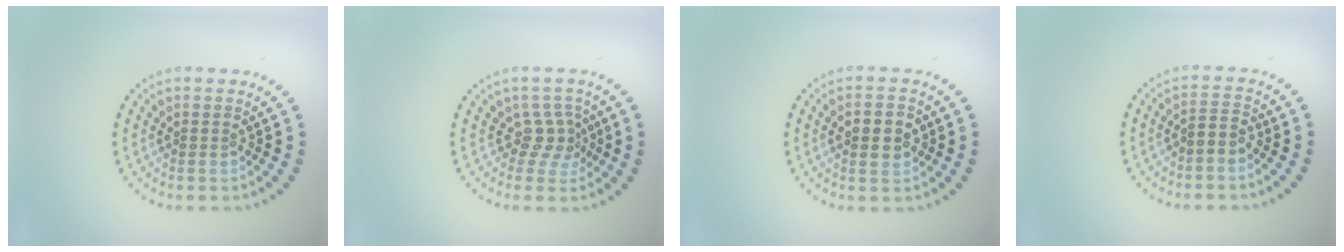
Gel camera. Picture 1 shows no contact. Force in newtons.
{"total": 2.2, "press": 1.5, "slide": 1.6}
{"total": 2.9, "press": 2.9, "slide": 0.2}
{"total": 1.7, "press": 1.2, "slide": 1.1}